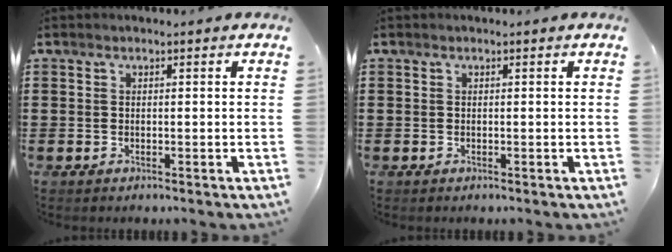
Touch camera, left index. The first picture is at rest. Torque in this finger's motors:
{"motor_torque": [-0.02, 0.02, 0.00, 0.00]}